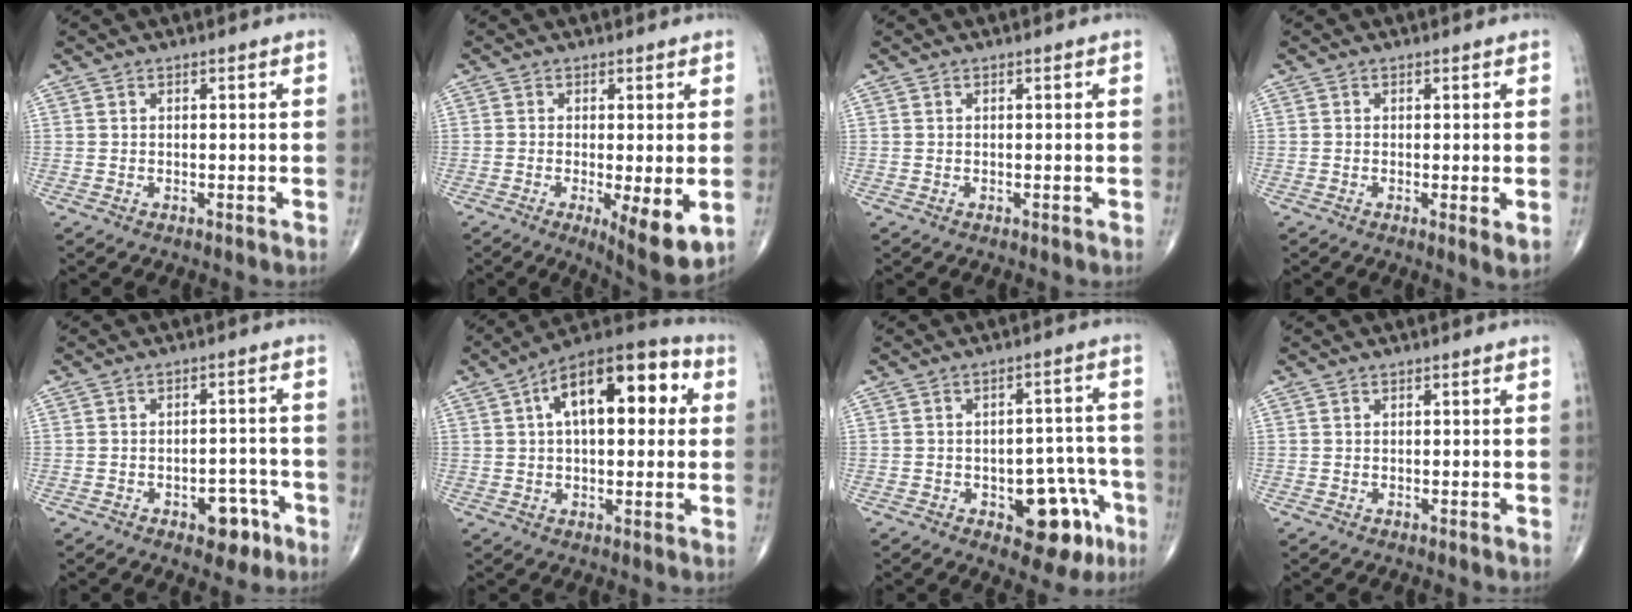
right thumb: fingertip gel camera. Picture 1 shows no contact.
{"total": 8.4, "force": [-1.9, 2.3, 7.9], "torque": [-0.117, -0.024, -0.026]}
{"total": 0.0}
{"total": 2.2, "force": [-0.1, 0.5, 2.1], "torque": [-0.038, -0.009, -0.007]}
{"total": 5.8, "force": [-3.0, 3.3, 3.6], "torque": [-0.024, 0.028, -0.036]}
{"total": 17.9, "force": [4.7, 8.8, 14.9], "torque": [-0.197, 0.032, 0.062]}
{"total": 11.5, "force": [-5.0, 6.3, 8.3], "torque": [-0.059, 0.043, -0.054]}
{"total": 0.0}